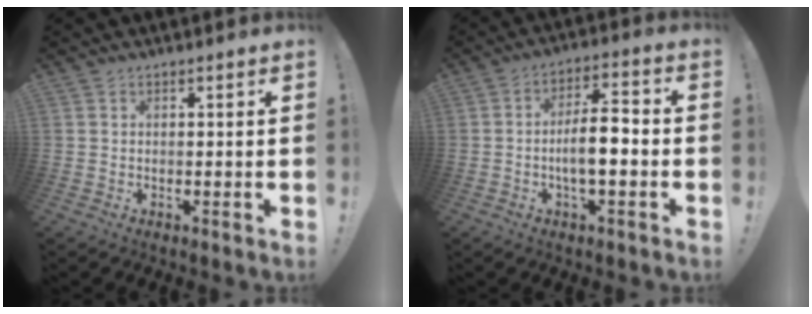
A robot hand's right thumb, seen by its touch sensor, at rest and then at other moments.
{"total": 9.8, "force": [-2.2, 3.4, 8.9], "torque": [-0.163, 0.016, -0.042]}